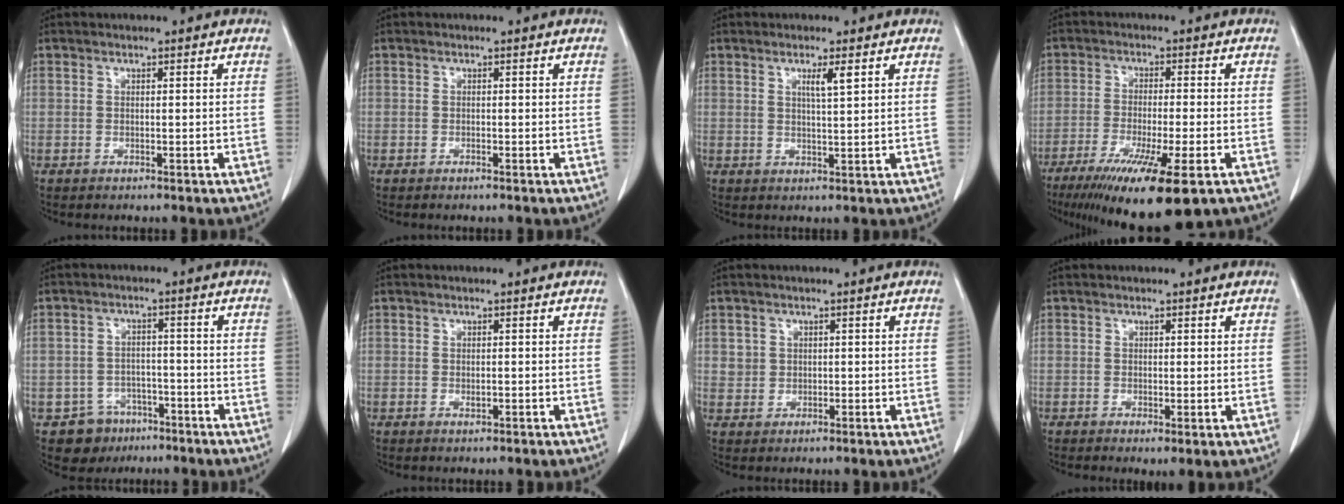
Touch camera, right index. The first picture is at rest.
{"total": 0.0}
{"total": 2.7, "force": [1.3, -0.1, 2.4], "torque": [-0.045, -0.001, 0.024]}
{"total": 15.1, "force": [-9.4, 1.4, 11.8], "torque": [-0.178, -0.042, -0.149]}
{"total": 5.9, "force": [-3.5, 4.7, 0.3], "torque": [0.001, 0.012, -0.049]}
{"total": 0.6, "force": [-0.1, 0.3, 0.6], "torque": [-0.011, -0.001, -0.001]}
{"total": 1.9, "force": [0.7, 1.8, 0.1], "torque": [0.007, 0.003, 0.009]}
{"total": 1.5, "force": [-0.1, 0.5, 1.4], "torque": [-0.024, -0.007, 0.001]}